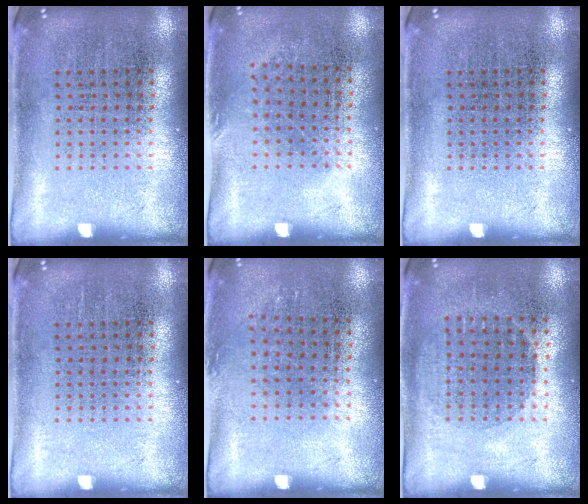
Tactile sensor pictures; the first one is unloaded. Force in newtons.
{"total": 0.8, "press": 0.6, "slide": 0.5}
{"total": 0.0}
{"total": 0.0}
{"total": 0.9, "press": 0.6, "slide": 0.6}
{"total": 1.0, "press": 0.9, "slide": 0.5}